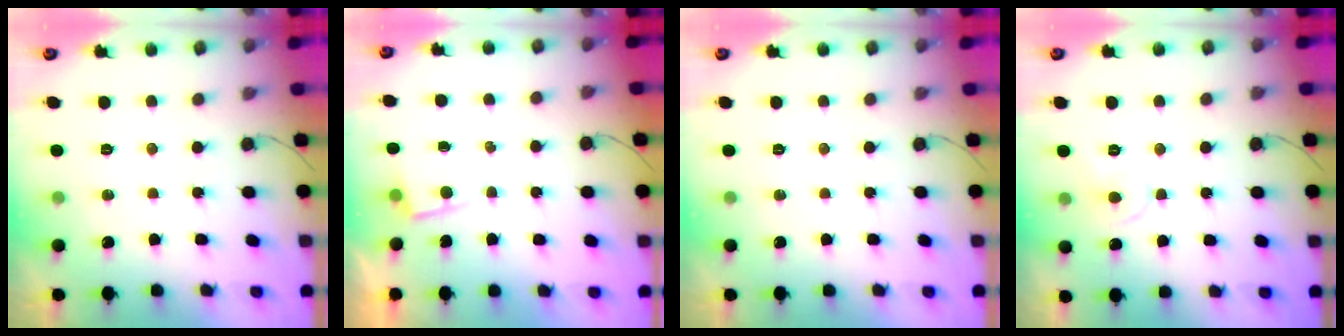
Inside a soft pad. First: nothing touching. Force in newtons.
{"total": 2.5, "press": 2.4, "slide": 0.4}
{"total": 0.0}
{"total": 5.2, "press": 5.1, "slide": 0.7}